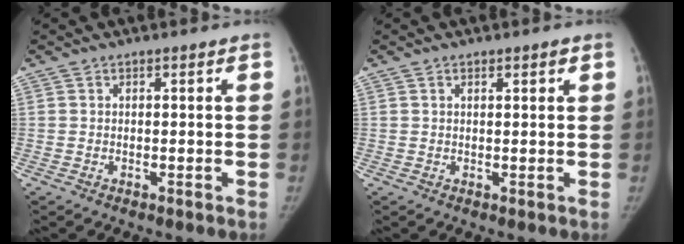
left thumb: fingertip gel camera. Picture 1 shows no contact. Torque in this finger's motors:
{"motor_torque": [-0.12, 0.09, -0.11, -0.06, -0.03]}